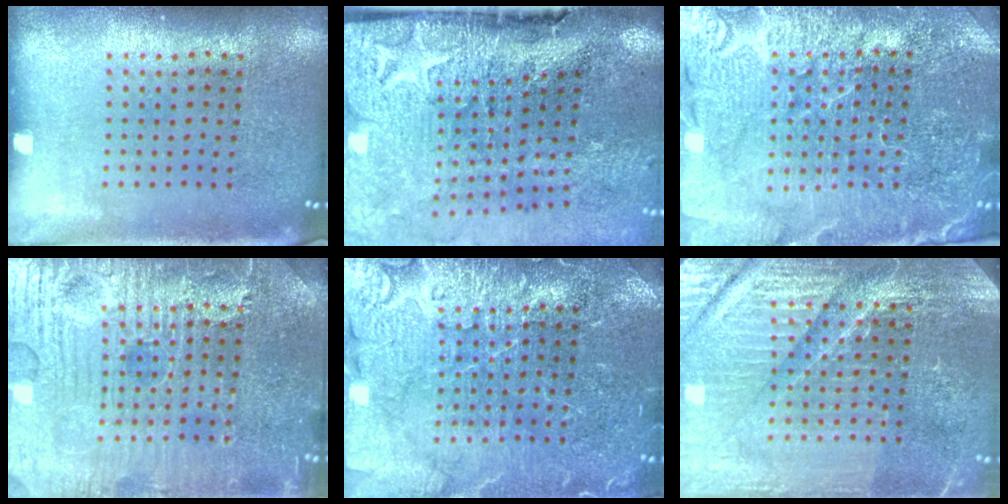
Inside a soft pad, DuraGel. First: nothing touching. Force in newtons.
{"total": 5.0, "press": 3.9, "slide": 3.1}
{"total": 4.1, "press": 4.0, "slide": 1.1}
{"total": 4.8, "press": 4.8, "slide": 0.5}
{"total": 6.1, "press": 6.1, "slide": 0.9}
{"total": 4.8, "press": 4.6, "slide": 1.6}